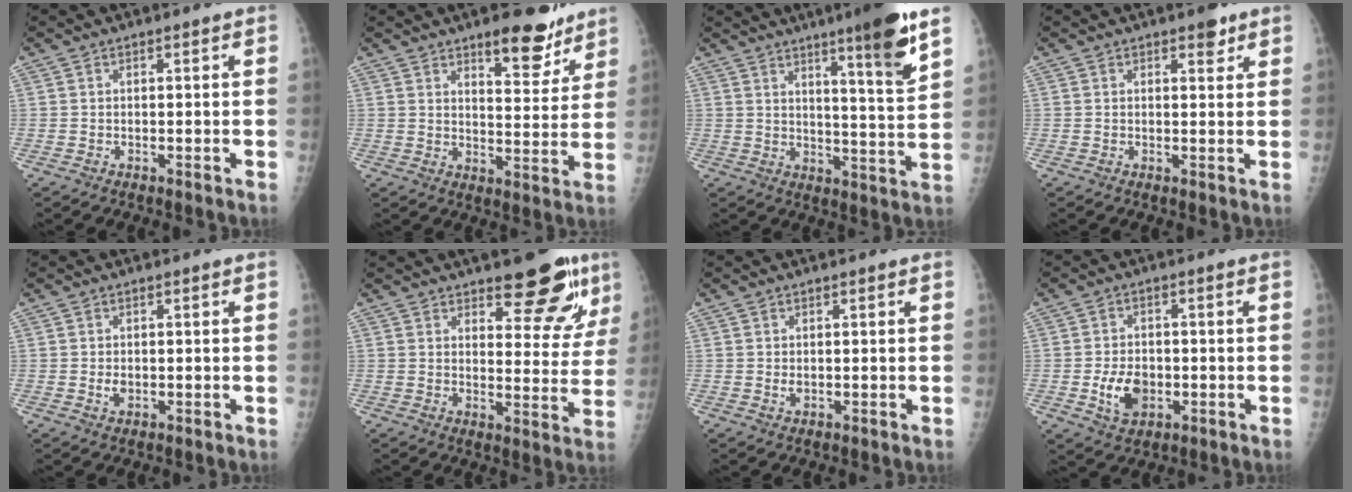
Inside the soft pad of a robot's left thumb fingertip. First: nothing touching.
{"total": 10.4, "force": [7.5, 3.9, 6.1], "torque": [-0.053, -0.051, 0.110]}
{"total": 12.6, "force": [7.7, 0.8, 10.0], "torque": [-0.138, -0.049, 0.113]}
{"total": 2.8, "force": [1.8, 1.2, 1.7], "torque": [-0.010, -0.008, 0.023]}
{"total": 1.8, "force": [0.2, 1.1, 1.4], "torque": [-0.019, -0.003, 0.008]}
{"total": 13.0, "force": [8.5, 4.6, 8.8], "torque": [-0.065, -0.052, 0.117]}
{"total": 1.3, "force": [0.5, 0.7, 1.0], "torque": [-0.016, -0.004, 0.012]}
{"total": 6.6, "force": [-1.4, 4.6, 4.5], "torque": [-0.065, 0.001, -0.018]}